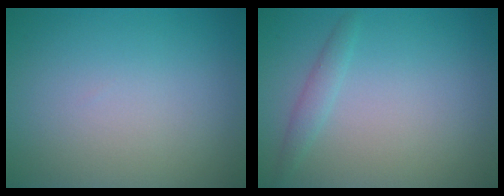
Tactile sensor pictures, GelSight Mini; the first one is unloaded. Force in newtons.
{"total": 1.2, "press": 1.2, "slide": 0.0}